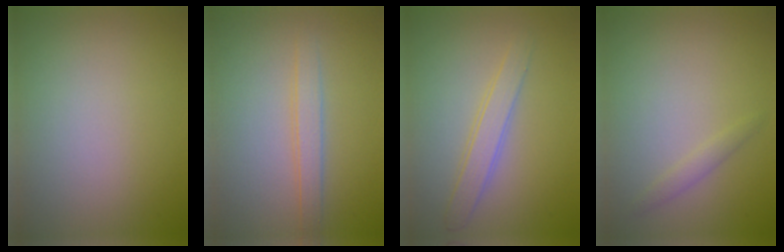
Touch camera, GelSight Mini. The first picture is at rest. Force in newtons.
{"total": 1.9, "press": 1.9, "slide": 0.0}
{"total": 2.2, "press": 2.2, "slide": 0.1}
{"total": 1.6, "press": 1.6, "slide": 0.1}